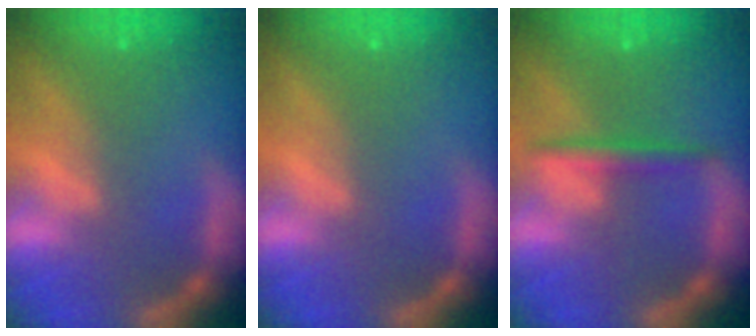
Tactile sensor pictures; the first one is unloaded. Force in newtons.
{"total": 0.0}
{"total": 2.5}